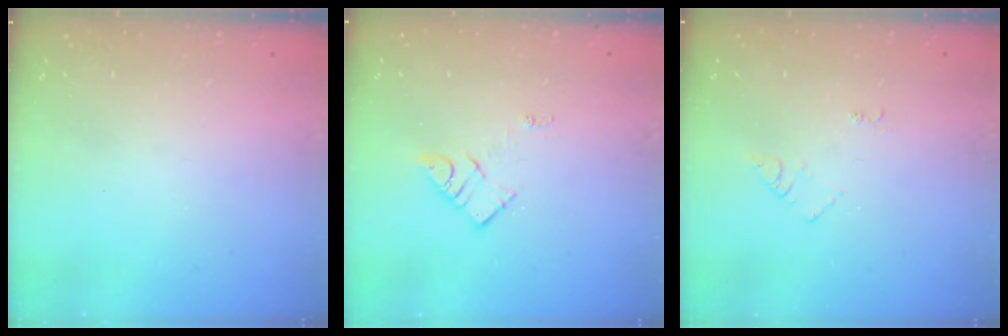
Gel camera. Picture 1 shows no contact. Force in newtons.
{"total": 7.4, "press": 7.4, "slide": 0.2}
{"total": 4.4, "press": 4.4, "slide": 0.5}